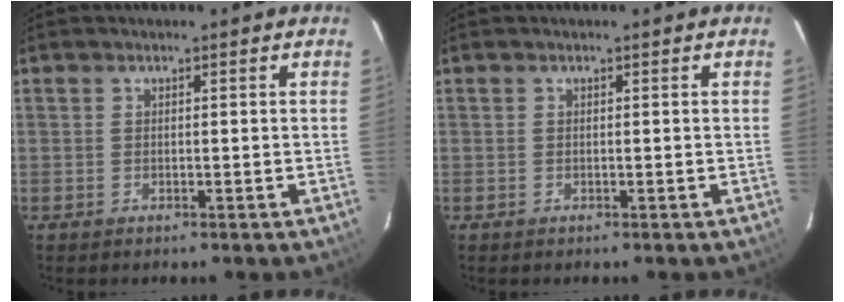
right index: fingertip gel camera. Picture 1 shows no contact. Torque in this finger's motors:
{"motor_torque": [0.00, 0.00, 0.03, 0.01]}